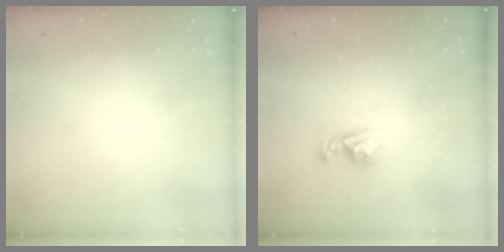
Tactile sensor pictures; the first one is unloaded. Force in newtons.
{"total": 7.6, "press": 7.6, "slide": 0.6}